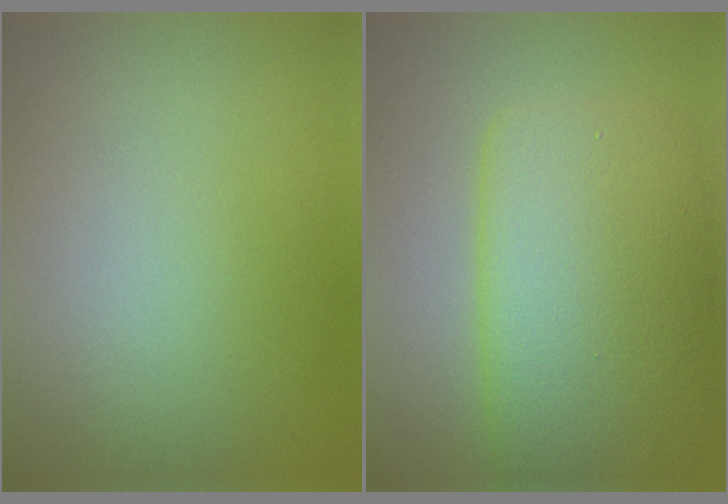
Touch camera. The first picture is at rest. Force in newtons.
{"total": 8.2, "press": 8.2, "slide": 0.1}